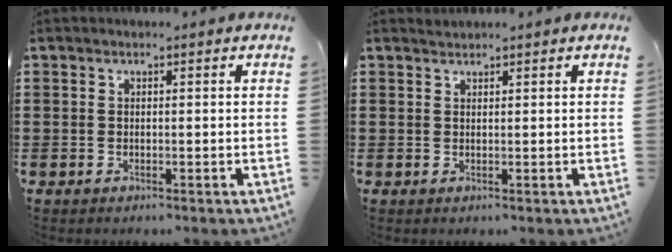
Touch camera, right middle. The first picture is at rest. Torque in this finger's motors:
{"motor_torque": [-0.19, -0.18, -0.04, -0.02]}